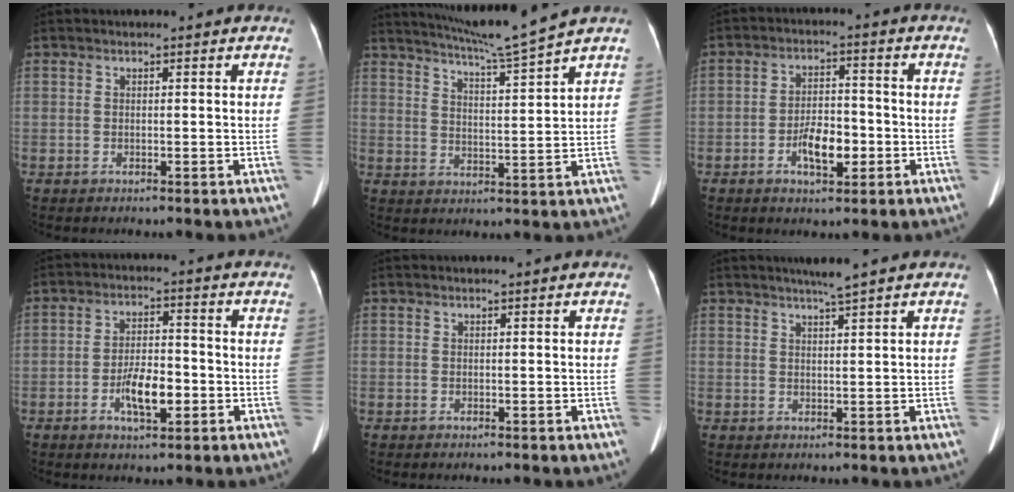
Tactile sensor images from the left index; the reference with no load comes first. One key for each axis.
{"total": 9.4, "fx": 8.4, "fy": -2.6, "fz": 3.3, "tx": -0.063, "ty": -0.024, "tz": 0.141}
{"total": 6.3, "fx": -2.4, "fy": 2.7, "fz": 5.2, "tx": -0.099, "ty": 0.005, "tz": -0.039}
{"total": 6.5, "fx": -2.4, "fy": 2.4, "fz": 5.6, "tx": -0.108, "ty": 0.002, "tz": -0.041}
{"total": 0.0}
{"total": 2.9, "fx": 2.2, "fy": -0.8, "fz": 1.6, "tx": -0.027, "ty": -0.002, "tz": 0.041}